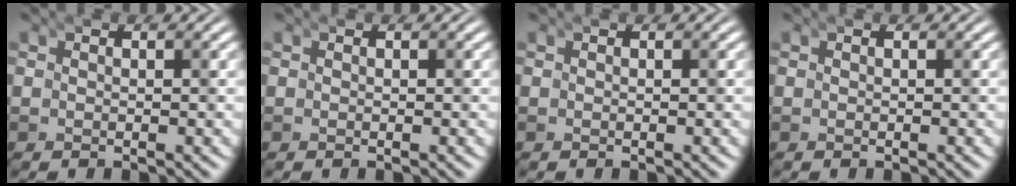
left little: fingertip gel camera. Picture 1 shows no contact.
{"total": 0.0}
{"total": 0.0}
{"total": 0.0}